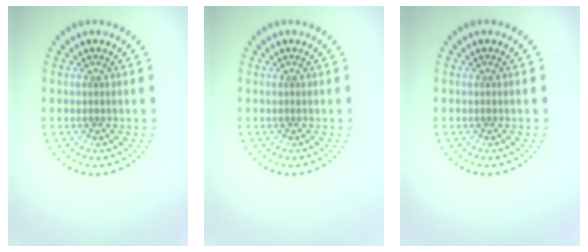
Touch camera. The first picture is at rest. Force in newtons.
{"total": 0.0}
{"total": 0.0}